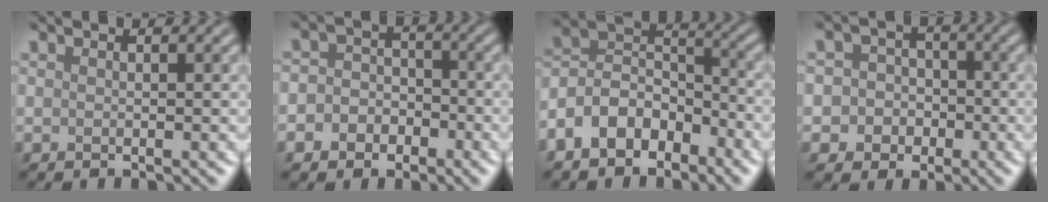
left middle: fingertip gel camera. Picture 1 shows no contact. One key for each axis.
{"total": 3.7, "fx": -1.5, "fy": 3.2, "fz": 1.3, "tx": 0.006, "ty": 0.006, "tz": -0.043}
{"total": 6.6, "fx": -3.9, "fy": 3.9, "fz": 3.6, "tx": -0.062, "ty": 0.009, "tz": -0.086}
{"total": 4.9, "fx": -1.3, "fy": 4.6, "fz": 1.1, "tx": 0.008, "ty": 0.013, "tz": -0.043}